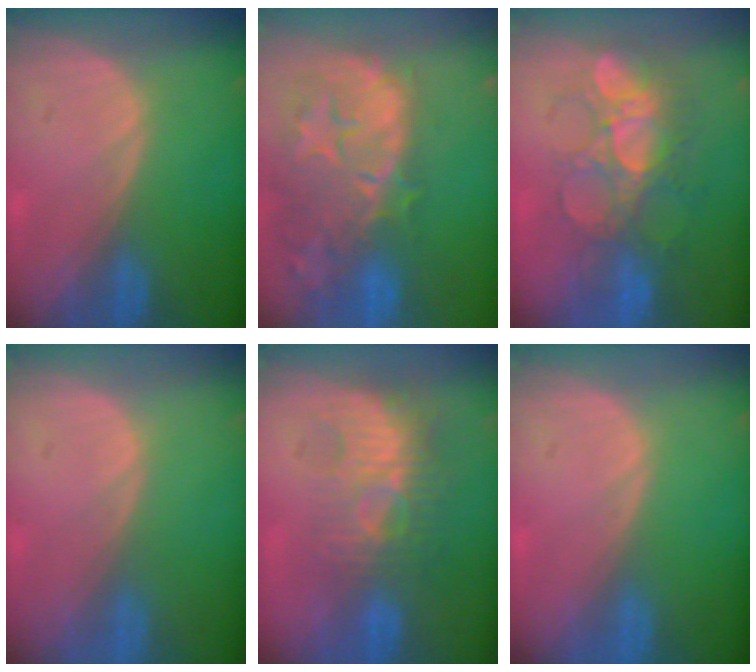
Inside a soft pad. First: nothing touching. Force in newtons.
{"total": 14.6, "press": 11.7, "slide": 8.7}
{"total": 9.1, "press": 8.7, "slide": 2.6}
{"total": 0.0}
{"total": 9.4, "press": 8.4, "slide": 4.3}
{"total": 0.0}